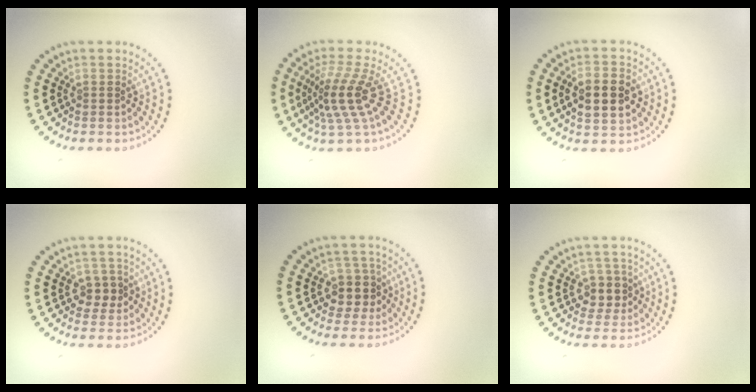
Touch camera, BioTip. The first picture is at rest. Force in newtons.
{"total": 4.0, "press": 2.8, "slide": 2.9}
{"total": 5.2, "press": 5.2, "slide": 0.2}
{"total": 2.4, "press": 2.2, "slide": 0.8}
{"total": 2.9, "press": 2.6, "slide": 1.3}
{"total": 2.5, "press": 2.2, "slide": 1.2}